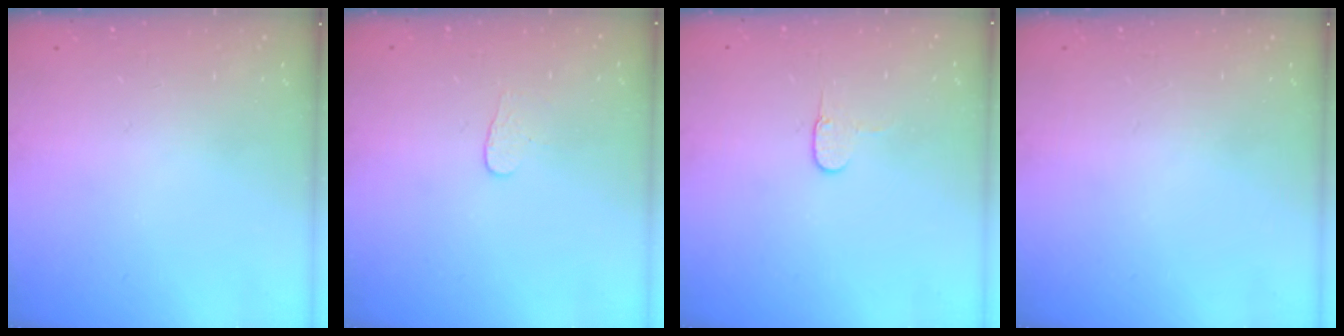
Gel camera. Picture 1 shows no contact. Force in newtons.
{"total": 3.4, "press": 3.4, "slide": 0.3}
{"total": 3.2, "press": 3.2, "slide": 0.3}
{"total": 0.0}